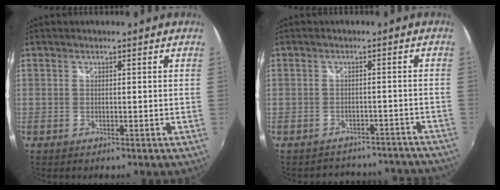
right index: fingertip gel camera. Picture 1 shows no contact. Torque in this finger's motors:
{"motor_torque": [-0.08, 0.04, -0.41, -0.09]}